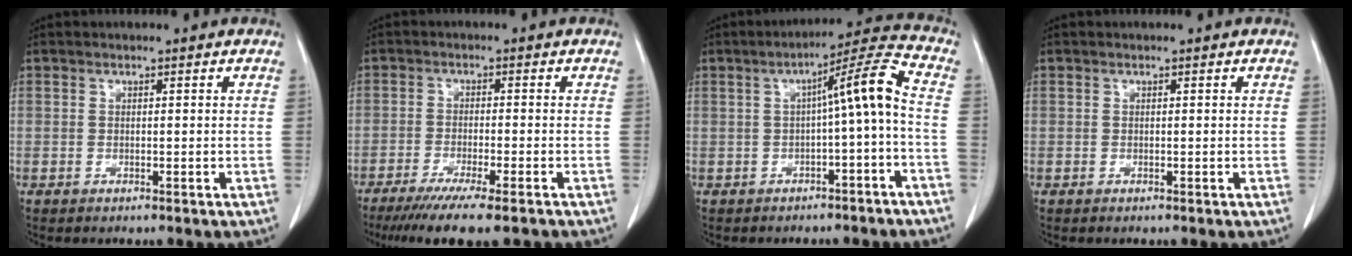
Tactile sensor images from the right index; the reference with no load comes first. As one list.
[{"total": 10.4, "force": [-7.9, 0.4, 6.7], "torque": [-0.091, -0.023, -0.121]}, {"total": 8.0, "force": [-1.0, -0.1, 8.0], "torque": [-0.115, 0.028, -0.017]}, {"total": 0.0}]